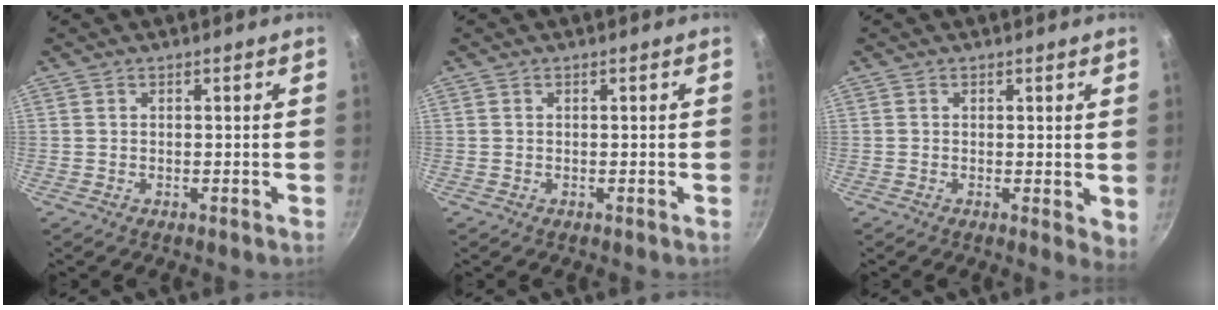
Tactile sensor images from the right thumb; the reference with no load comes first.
{"total": 0.0}
{"total": 3.0, "force": [0.4, 1.3, 2.6], "torque": [-0.029, -0.008, 0.005]}